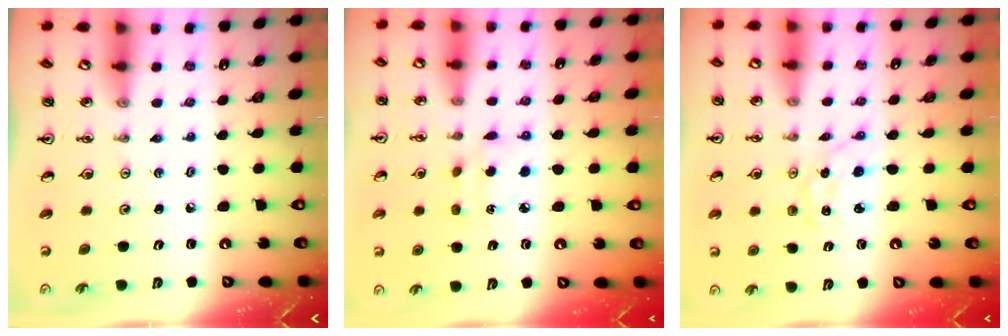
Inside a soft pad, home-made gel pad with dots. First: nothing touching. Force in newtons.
{"total": 4.6, "press": 4.5, "slide": 0.4}
{"total": 1.7, "press": 1.7, "slide": 0.3}